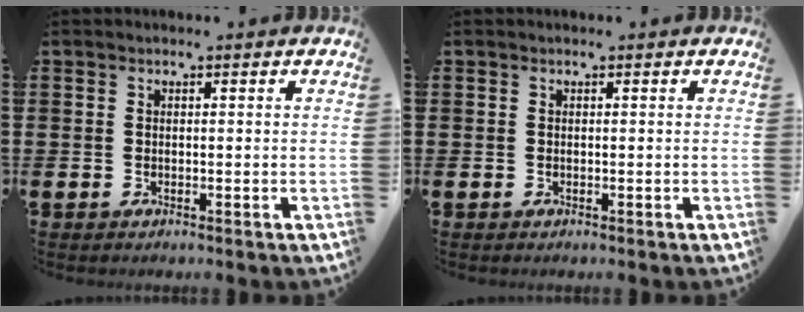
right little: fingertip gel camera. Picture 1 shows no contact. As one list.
[{"total": 0.0}]